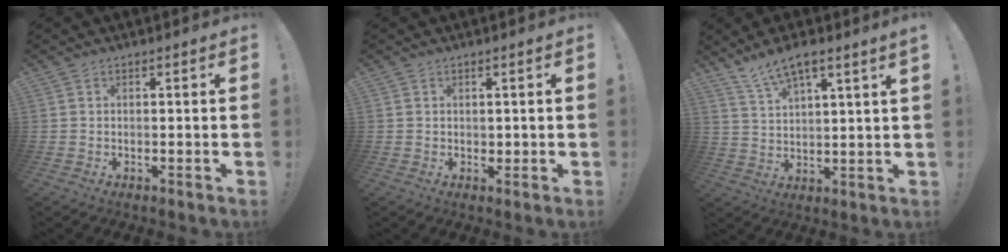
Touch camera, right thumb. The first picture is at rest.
{"total": 1.2, "force": [0.5, 1.1, 0.2], "torque": [-0.001, 0.002, 0.008]}
{"total": 6.8, "force": [5.5, 0.7, 4.0], "torque": [-0.087, -0.023, 0.100]}